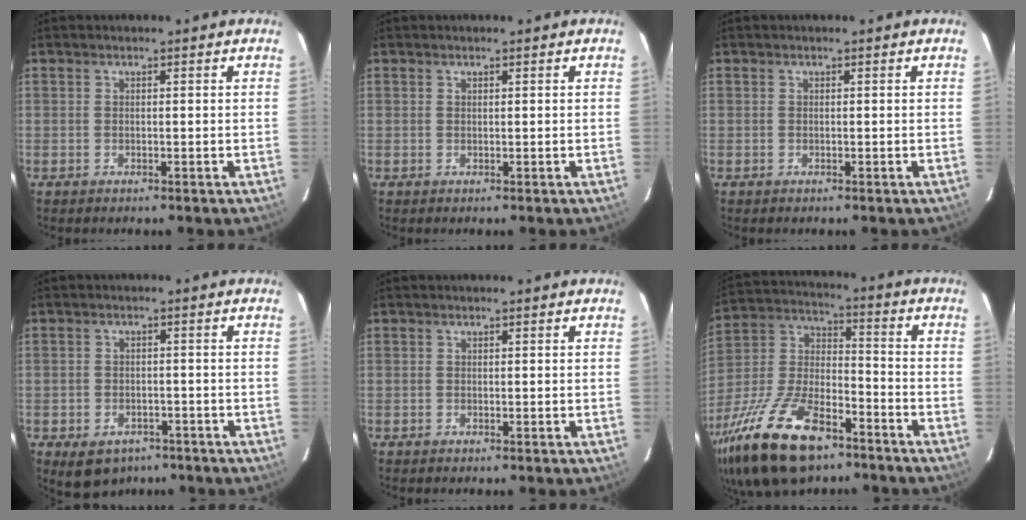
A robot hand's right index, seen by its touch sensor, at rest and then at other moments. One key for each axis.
{"total": 0.0}
{"total": 0.0}
{"total": 7.7, "fx": -4.8, "fy": 5.1, "fz": 3.1, "tx": -0.063, "ty": 0.004, "tz": -0.056}
{"total": 0.0}
{"total": 24.6, "fx": -15.5, "fy": 10.6, "fz": 15.9, "tx": -0.336, "ty": -0.020, "tz": -0.271}